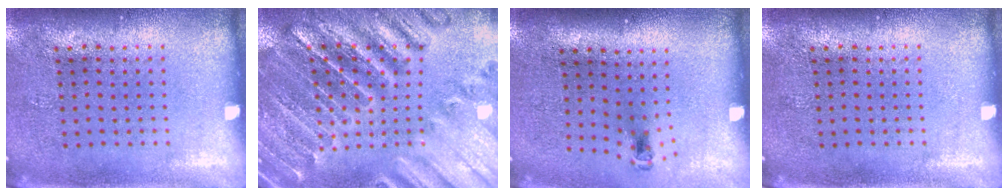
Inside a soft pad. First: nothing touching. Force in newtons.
{"total": 2.8, "press": 2.7, "slide": 0.3}
{"total": 0.6, "press": 0.3, "slide": 0.5}
{"total": 0.0}